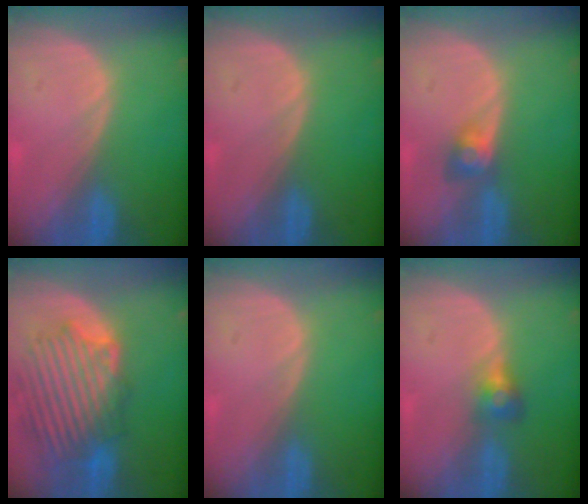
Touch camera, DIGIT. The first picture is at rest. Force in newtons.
{"total": 0.0}
{"total": 3.0, "press": 2.6, "slide": 1.4}
{"total": 10.3, "press": 10.0, "slide": 2.3}
{"total": 0.0}
{"total": 2.8, "press": 2.7, "slide": 0.9}